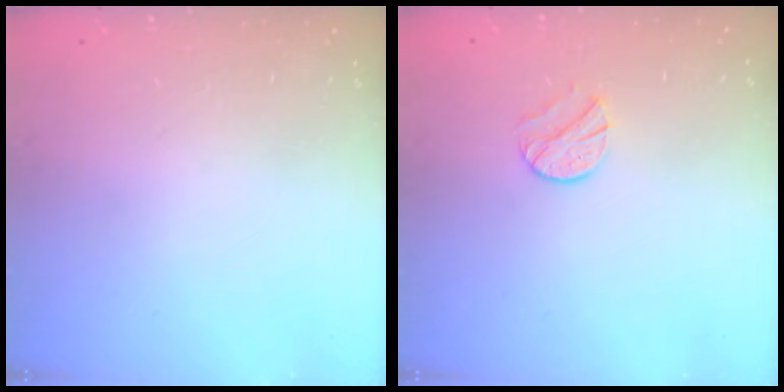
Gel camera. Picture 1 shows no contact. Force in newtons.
{"total": 7.5, "press": 7.4, "slide": 0.9}